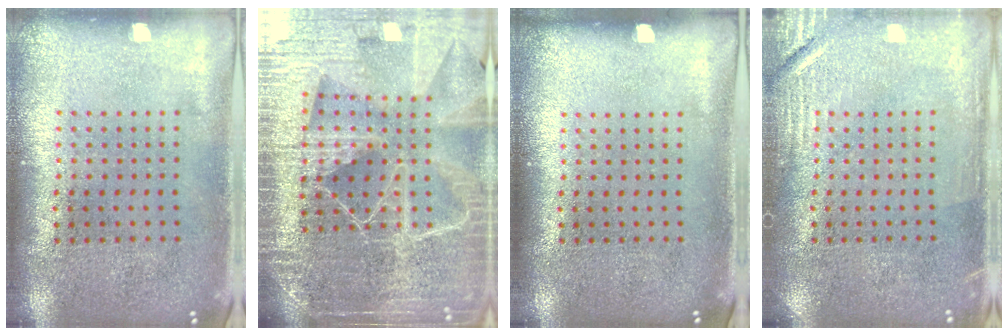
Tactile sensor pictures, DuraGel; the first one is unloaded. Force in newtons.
{"total": 6.0, "press": 5.2, "slide": 2.8}
{"total": 0.0}
{"total": 2.7, "press": 2.7, "slide": 0.4}